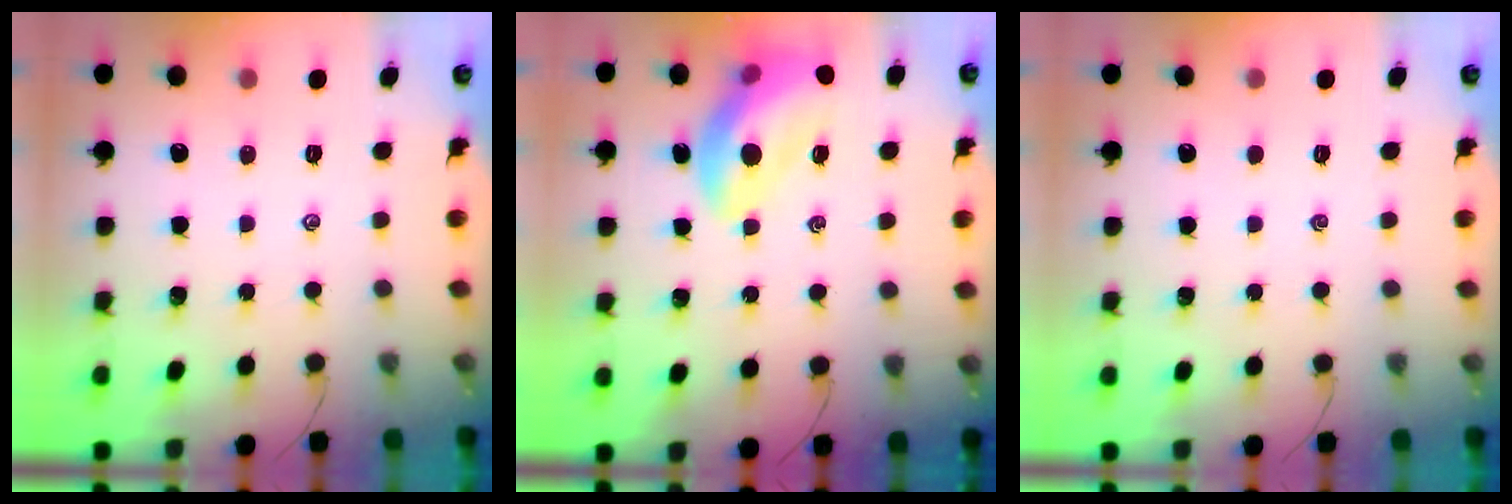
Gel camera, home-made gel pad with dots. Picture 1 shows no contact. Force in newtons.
{"total": 14.2, "press": 13.7, "slide": 3.8}
{"total": 0.0}